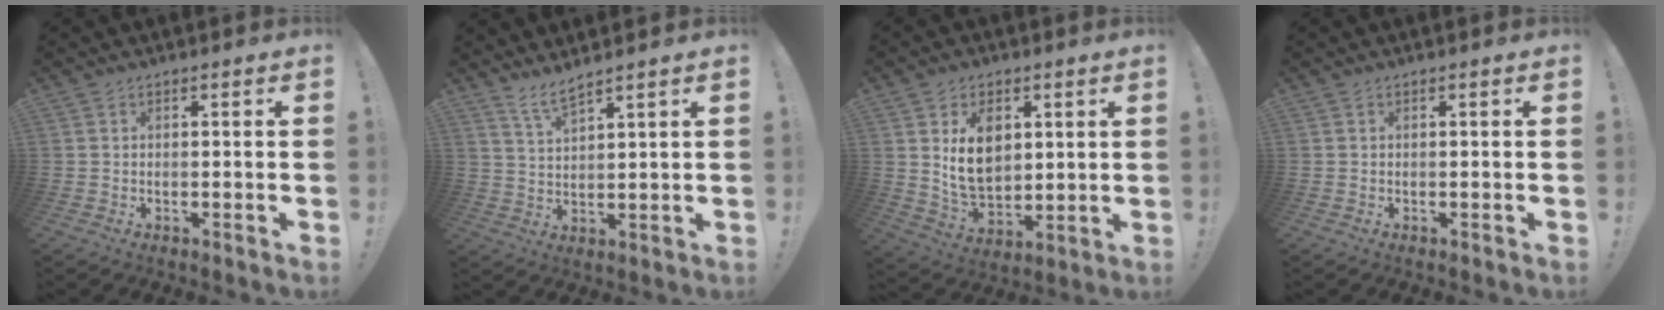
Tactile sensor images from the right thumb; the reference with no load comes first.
{"total": 5.4, "force": [4.5, 0.6, 3.0], "torque": [-0.066, -0.021, 0.080]}
{"total": 12.1, "force": [4.1, 8.5, 7.6], "torque": [-0.123, -0.014, 0.077]}
{"total": 0.0}